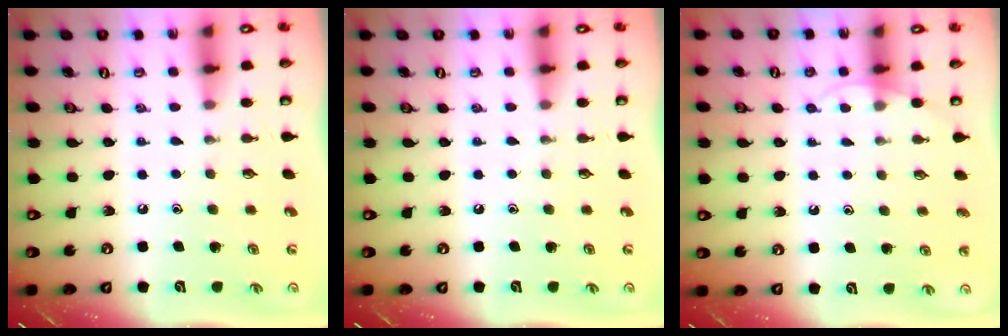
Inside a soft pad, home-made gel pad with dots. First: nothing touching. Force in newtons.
{"total": 0.0}
{"total": 4.7, "press": 4.7, "slide": 0.3}